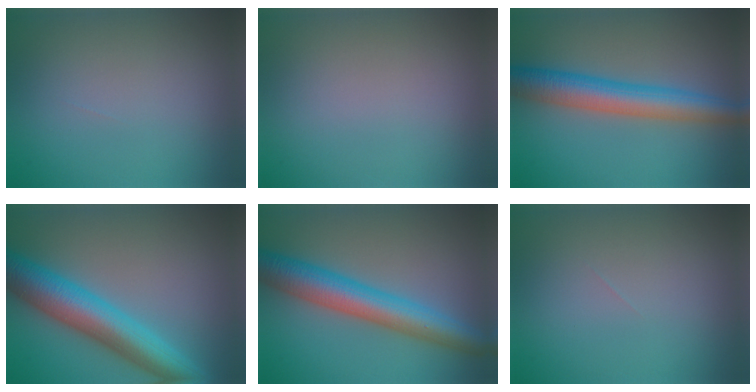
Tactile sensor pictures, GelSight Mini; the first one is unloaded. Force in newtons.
{"total": 0.0}
{"total": 6.6, "press": 6.6, "slide": 0.1}
{"total": 8.5, "press": 8.5, "slide": 0.3}
{"total": 7.5, "press": 7.5, "slide": 0.2}
{"total": 0.0}